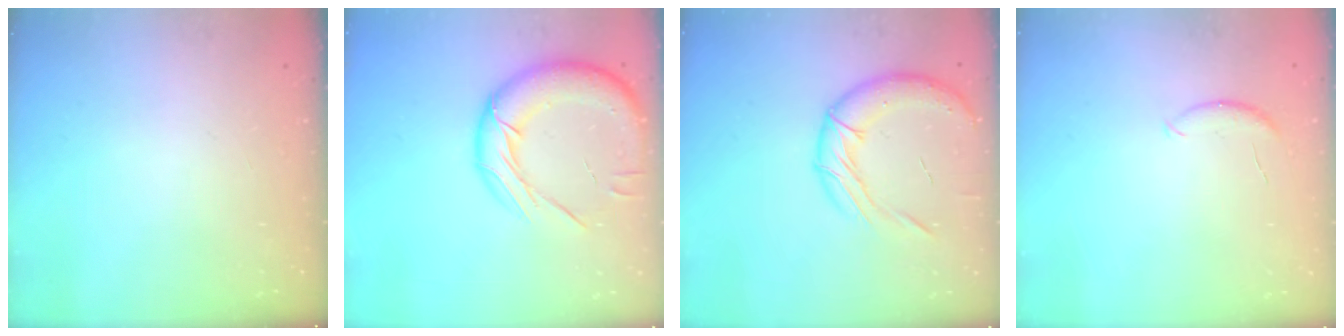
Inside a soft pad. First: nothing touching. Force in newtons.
{"total": 18.6, "press": 18.2, "slide": 3.5}
{"total": 16.1, "press": 15.9, "slide": 2.5}
{"total": 5.5, "press": 5.5, "slide": 0.5}